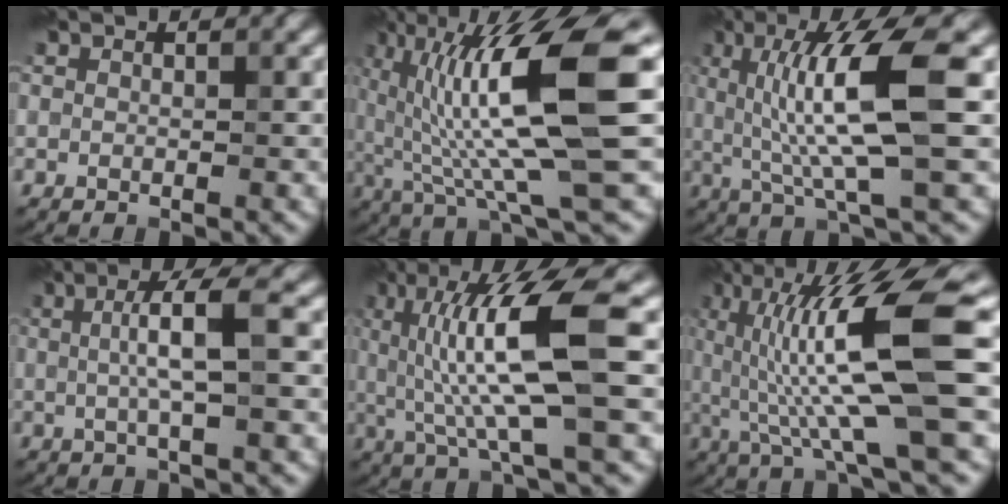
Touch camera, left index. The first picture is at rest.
{"total": 12.7, "force": [1.7, 2.3, 12.4], "torque": [-0.207, 0.006, 0.032]}
{"total": 8.8, "force": [1.2, 1.4, 8.6], "torque": [-0.147, -0.004, 0.025]}
{"total": 4.2, "force": [0.6, 0.4, 4.2], "torque": [-0.074, 0.004, 0.008]}
{"total": 9.7, "force": [1.1, 1.6, 9.5], "torque": [-0.170, -0.001, 0.026]}
{"total": 11.7, "force": [0.8, 1.8, 11.6], "torque": [-0.198, 0.009, 0.016]}